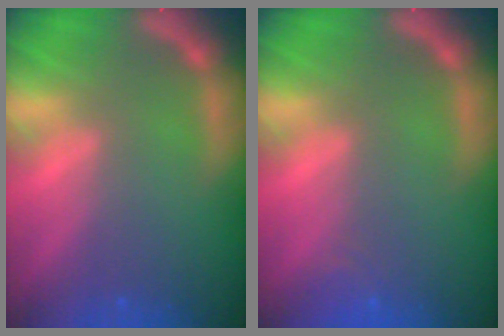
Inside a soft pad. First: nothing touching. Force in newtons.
{"total": 1.4}